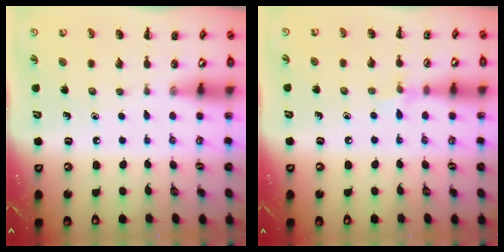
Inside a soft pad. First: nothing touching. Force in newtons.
{"total": 5.3, "press": 5.0, "slide": 1.9}